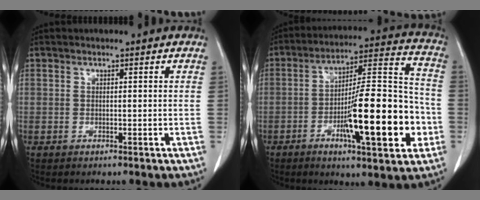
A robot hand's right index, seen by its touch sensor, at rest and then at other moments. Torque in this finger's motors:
{"motor_torque": [2.09, -0.05, 1.05, 0.21]}